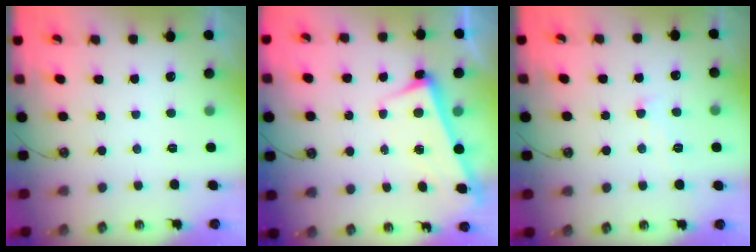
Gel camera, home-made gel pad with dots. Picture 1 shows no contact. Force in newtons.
{"total": 2.6, "press": 2.5, "slide": 0.7}
{"total": 1.8, "press": 1.7, "slide": 0.6}